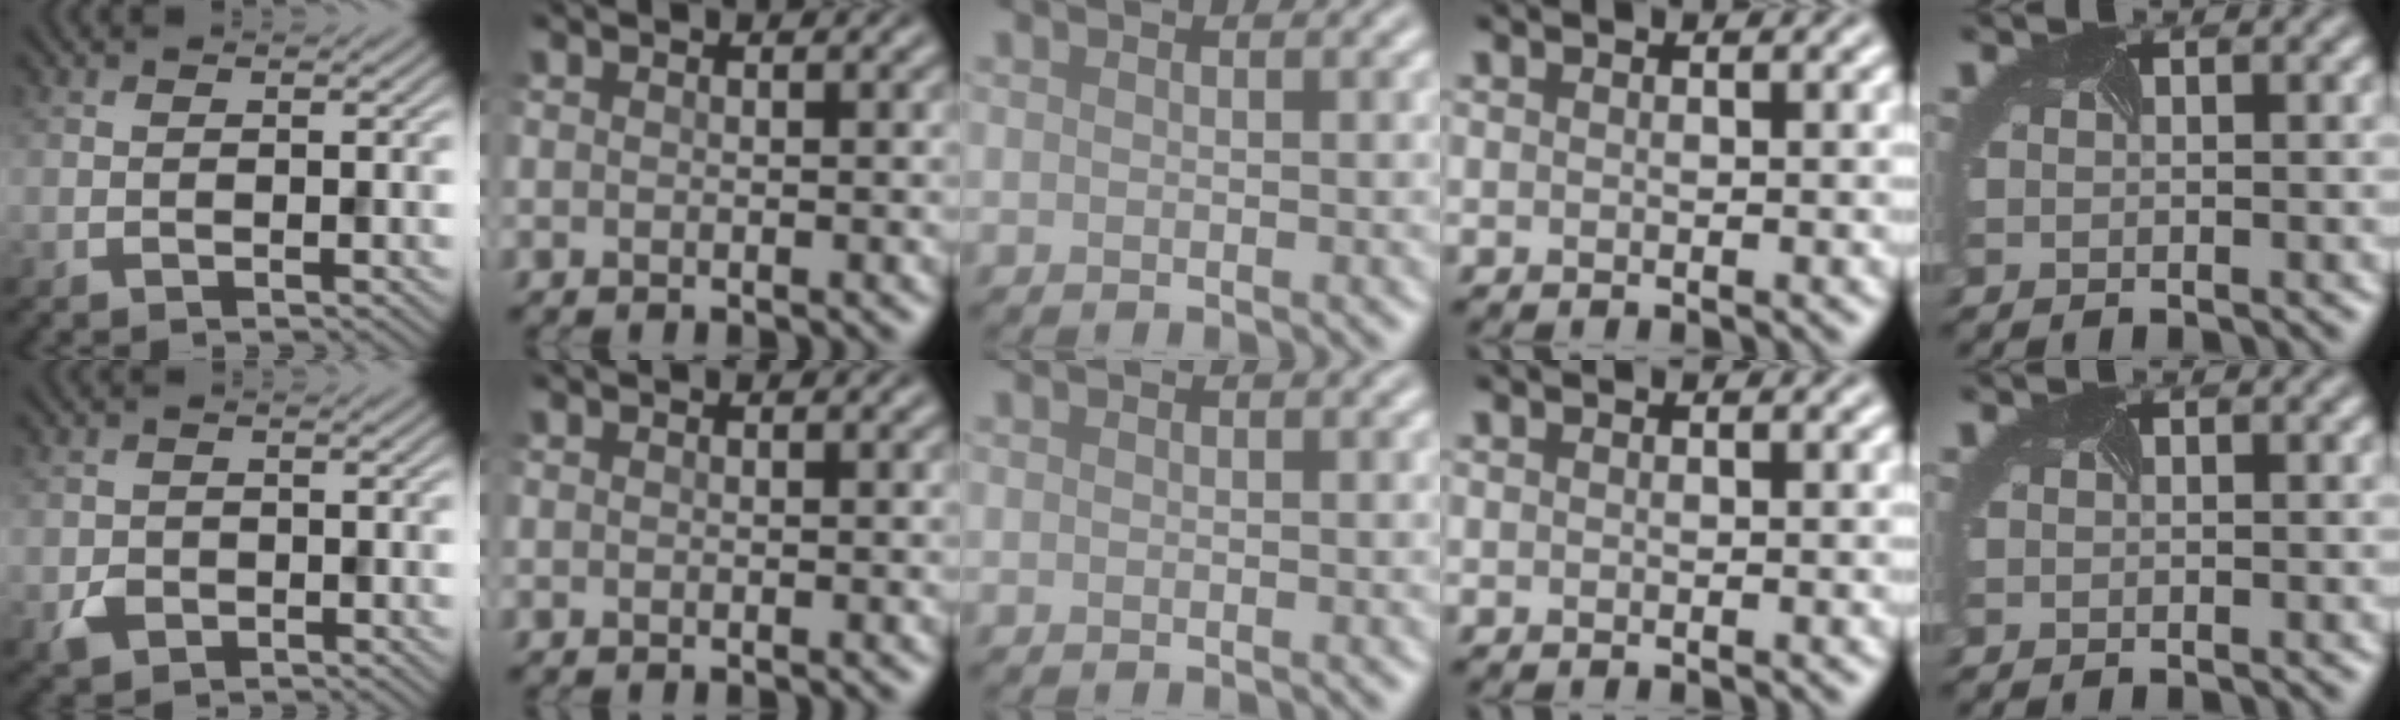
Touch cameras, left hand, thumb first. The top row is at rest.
{"thumb": {"total": 2.3, "force": [-0.9, 1.9, 0.8], "torque": [-0.014, -0.007, -0.021]}}